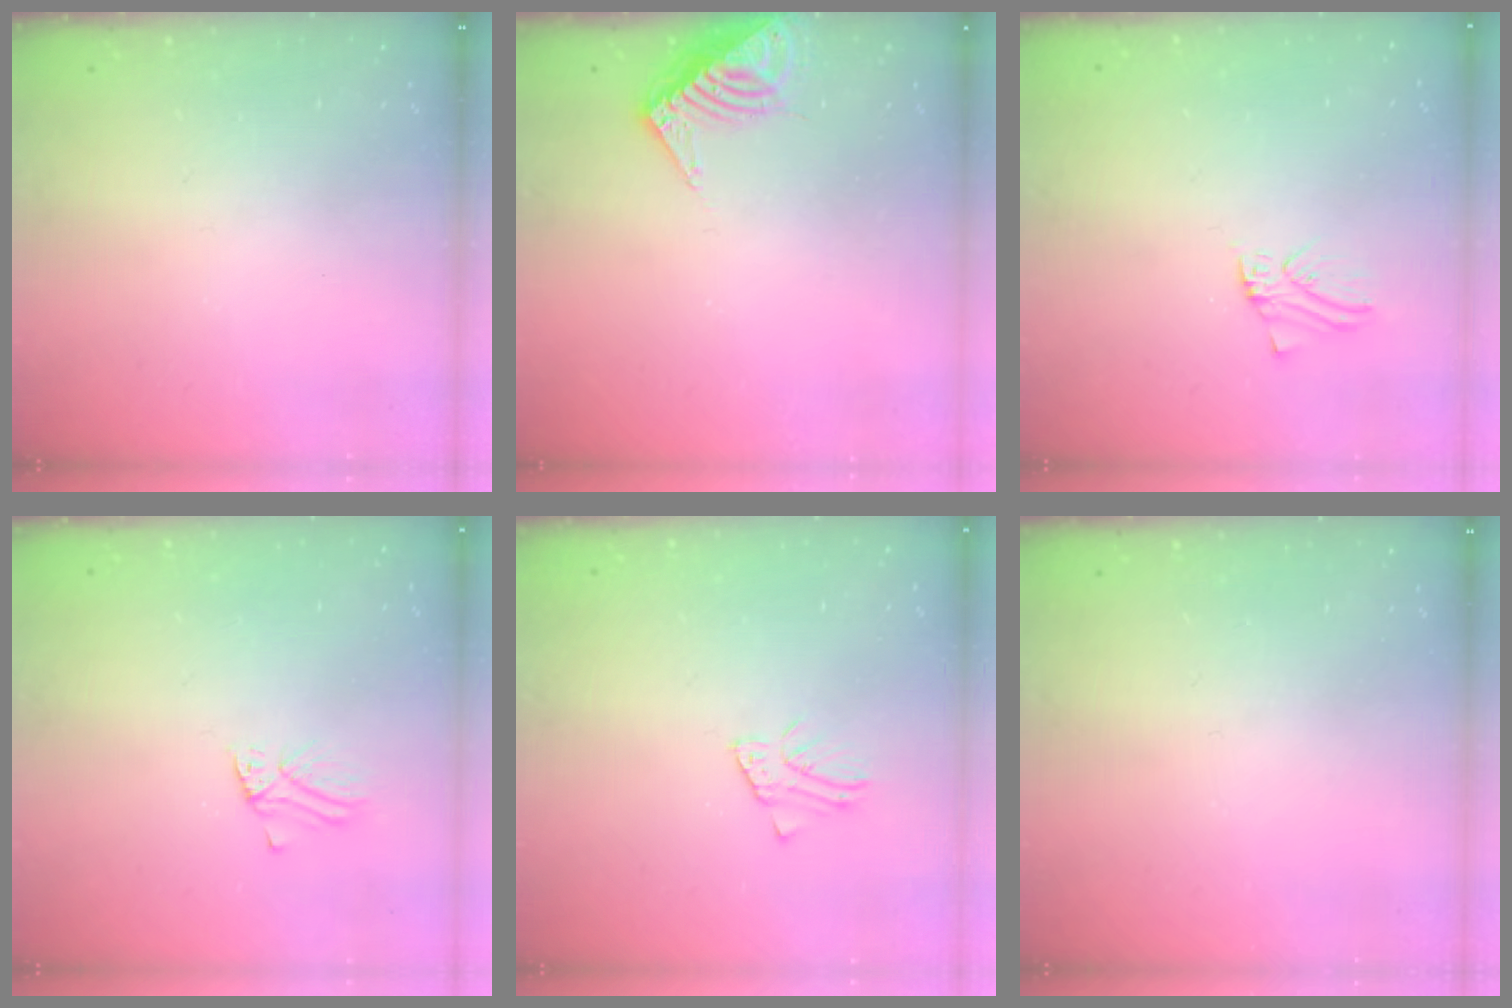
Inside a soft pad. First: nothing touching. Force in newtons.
{"total": 7.6, "press": 7.6, "slide": 0.7}
{"total": 1.0, "press": 1.0, "slide": 0.2}
{"total": 1.8, "press": 1.8, "slide": 0.1}
{"total": 1.7, "press": 1.6, "slide": 0.1}
{"total": 0.0}